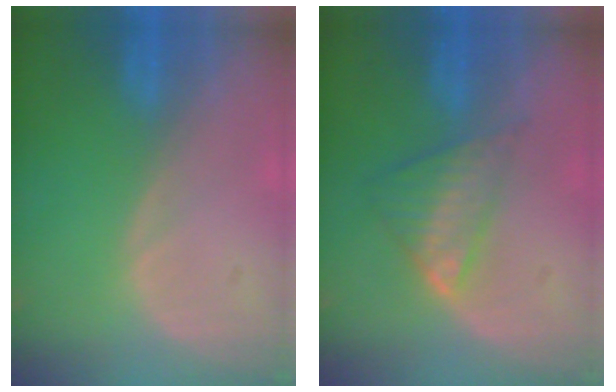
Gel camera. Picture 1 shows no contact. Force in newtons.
{"total": 6.1, "press": 5.4, "slide": 2.7}